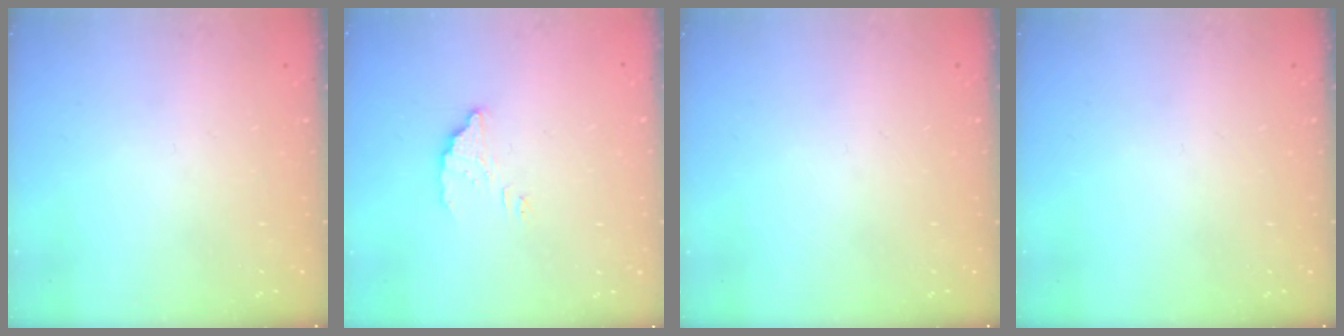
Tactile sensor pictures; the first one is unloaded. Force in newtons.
{"total": 3.5, "press": 3.5, "slide": 0.3}
{"total": 0.0}
{"total": 0.0}